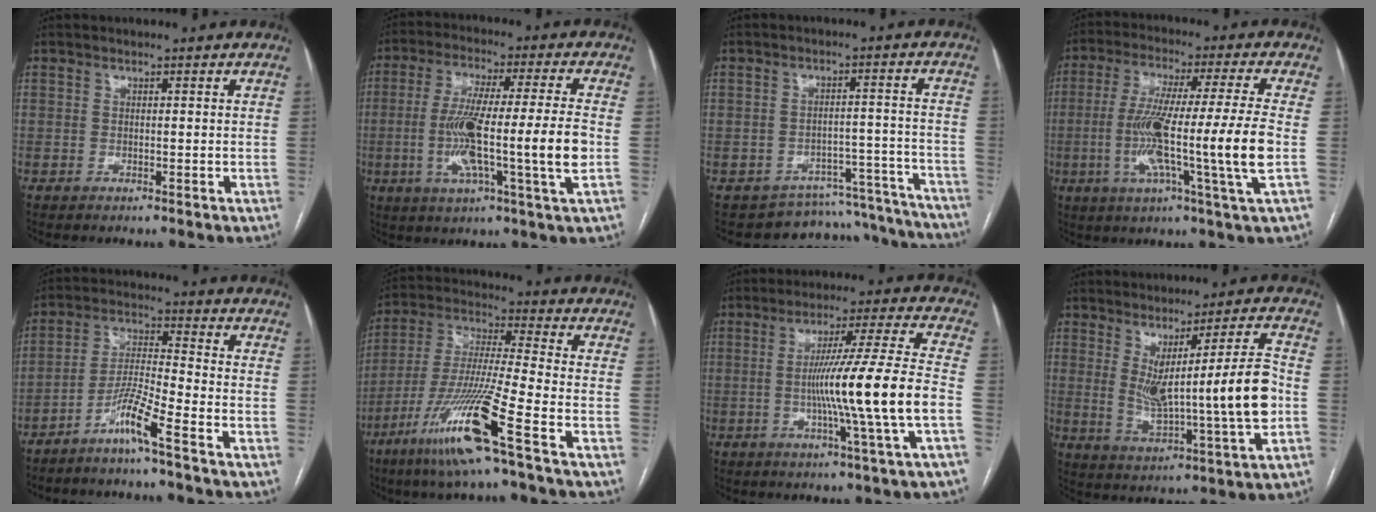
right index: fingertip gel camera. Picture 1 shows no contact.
{"total": 15.4, "force": [-2.3, -0.5, 15.2], "torque": [-0.279, -0.004, -0.048]}
{"total": 14.9, "force": [-14.1, 4.6, 0.1], "torque": [0.024, 0.061, -0.170]}
{"total": 16.9, "force": [-2.7, -1.5, 16.6], "torque": [-0.296, -0.014, -0.059]}
{"total": 6.7, "force": [-4.7, -0.9, 4.8], "torque": [-0.099, -0.009, -0.098]}
{"total": 15.8, "force": [-8.3, -1.3, 13.4], "torque": [-0.279, -0.036, -0.160]}
{"total": 14.5, "force": [-2.9, -2.2, 14.0], "torque": [-0.237, -0.005, -0.051]}
{"total": 13.4, "force": [0.6, -0.3, 13.4], "torque": [-0.219, -0.006, 0.018]}